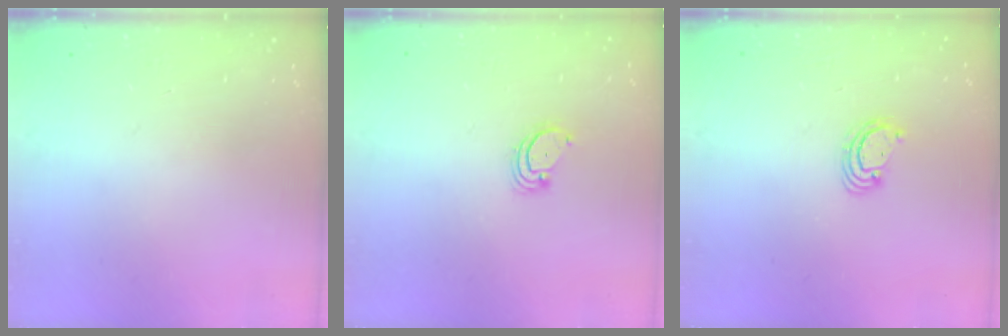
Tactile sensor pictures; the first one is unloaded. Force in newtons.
{"total": 2.2, "press": 2.2, "slide": 0.3}
{"total": 2.5, "press": 2.5, "slide": 0.3}